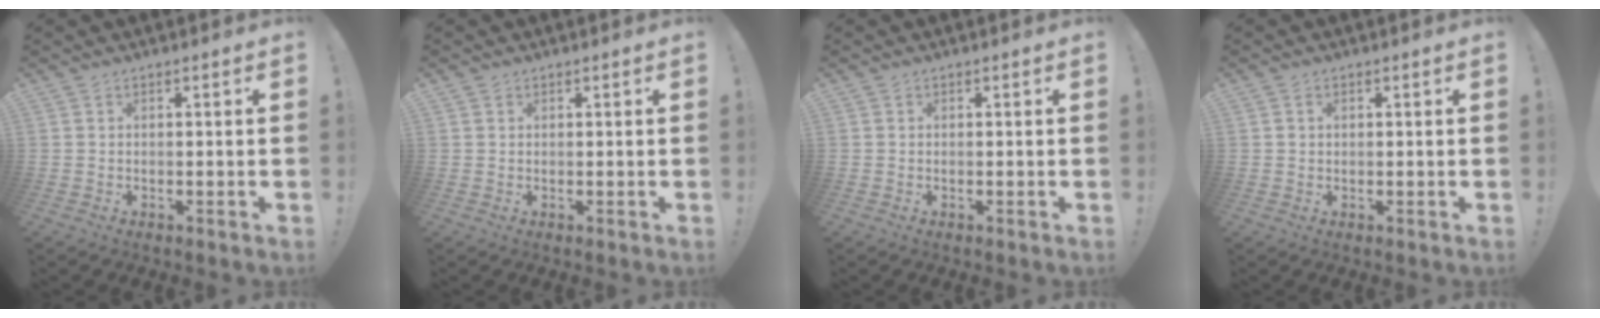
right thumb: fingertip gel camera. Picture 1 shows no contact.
{"total": 0.8, "force": [0.5, 0.6, 0.1], "torque": [0.003, -0.002, 0.010]}
{"total": 0.0}
{"total": 0.8, "force": [0.2, 0.7, 0.2], "torque": [-0.004, 0.002, 0.004]}